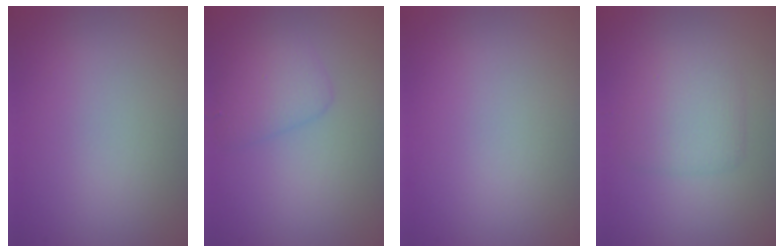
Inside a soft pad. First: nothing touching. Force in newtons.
{"total": 2.3, "press": 2.3, "slide": 0.2}
{"total": 0.0}
{"total": 2.7, "press": 2.7, "slide": 0.1}